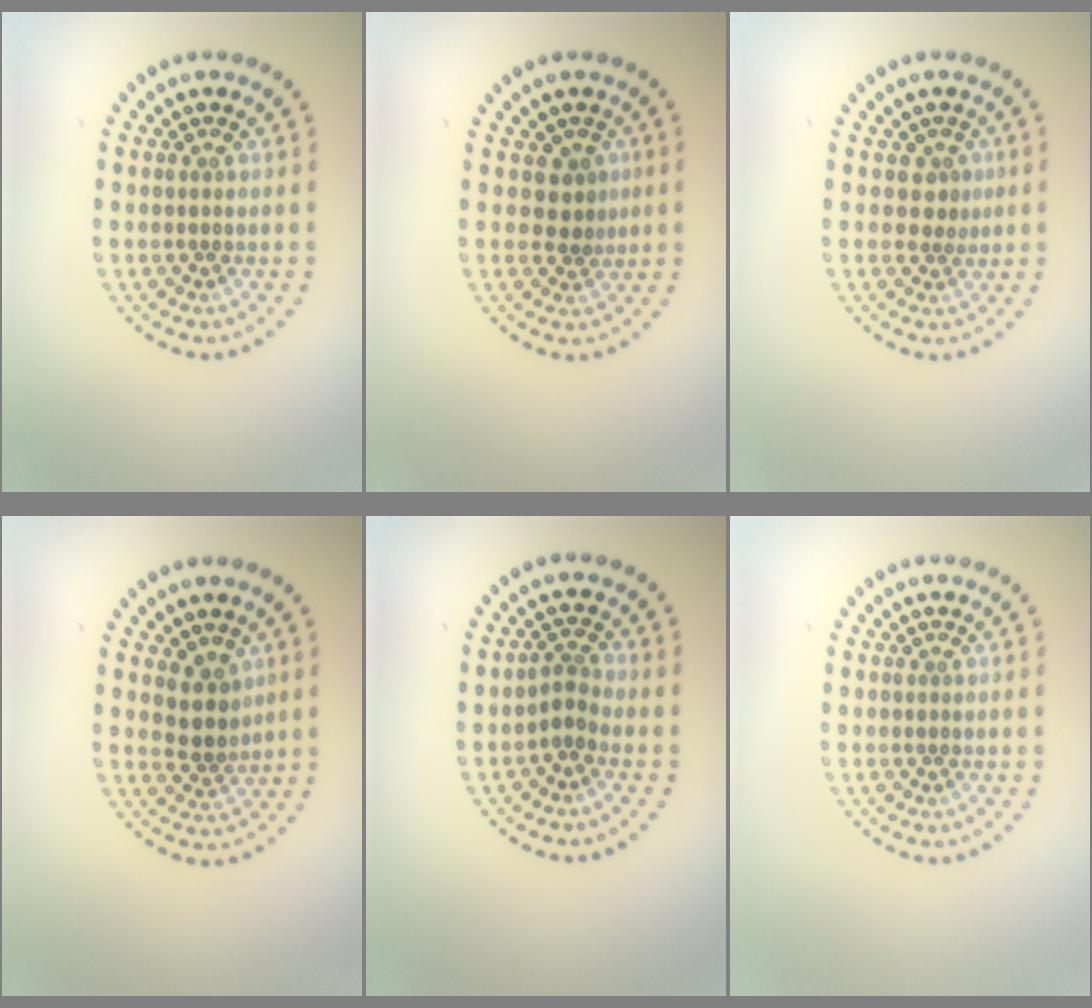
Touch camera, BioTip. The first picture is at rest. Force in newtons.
{"total": 1.8, "press": 1.4, "slide": 1.1}
{"total": 1.5, "press": 1.1, "slide": 1.1}
{"total": 2.5, "press": 2.0, "slide": 1.4}
{"total": 1.6, "press": 1.0, "slide": 1.3}
{"total": 0.0}